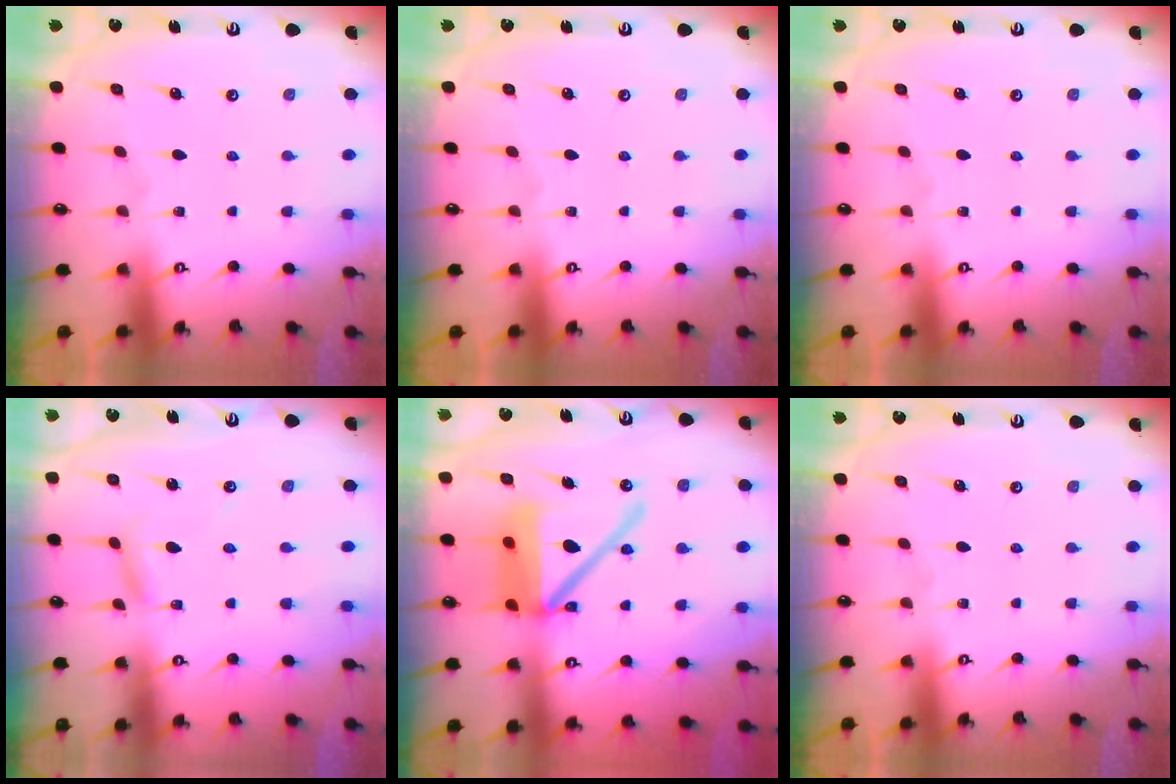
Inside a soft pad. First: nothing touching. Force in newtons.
{"total": 0.0}
{"total": 0.0}
{"total": 4.1, "press": 4.1, "slide": 0.3}
{"total": 16.4, "press": 16.2, "slide": 2.3}
{"total": 0.0}